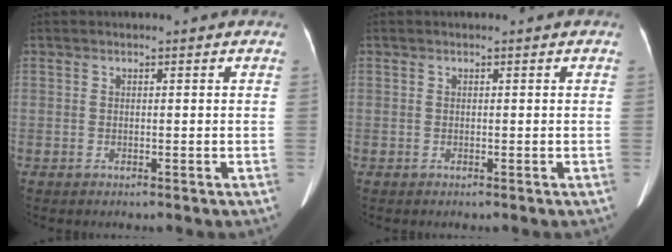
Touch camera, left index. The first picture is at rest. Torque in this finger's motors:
{"motor_torque": [-0.07, -0.01, 0.00, 0.01]}